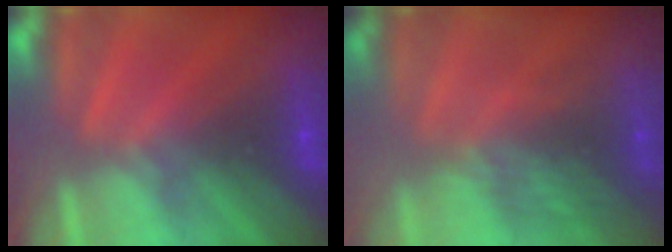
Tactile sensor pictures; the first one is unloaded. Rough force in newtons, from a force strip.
{"total": 2.9}